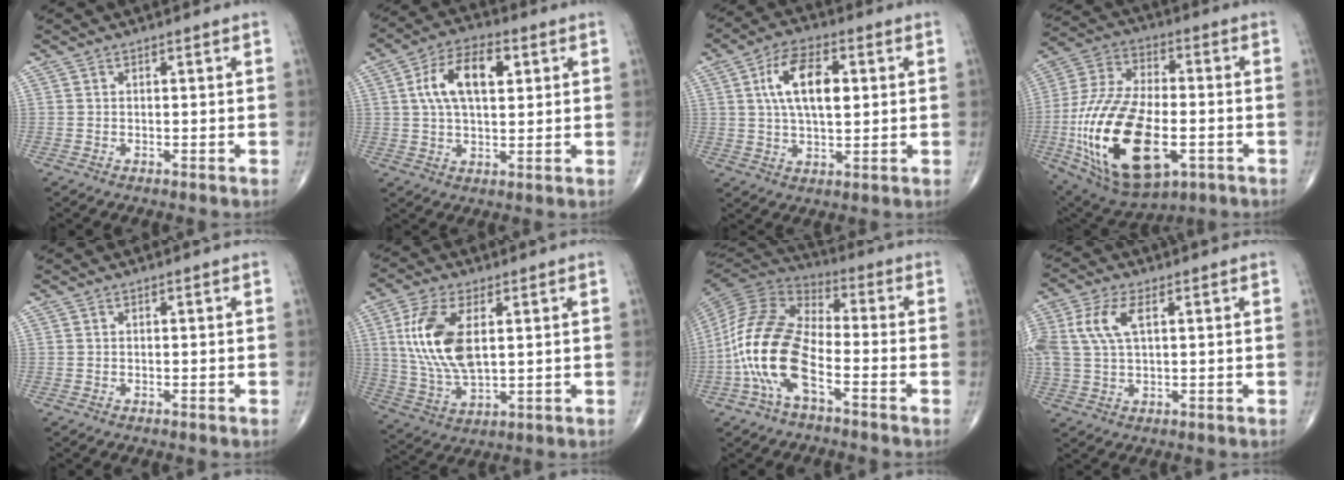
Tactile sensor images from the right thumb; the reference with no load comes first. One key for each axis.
{"total": 11.8, "fx": 3.1, "fy": 6.1, "fz": 9.6, "tx": -0.165, "ty": 0.012, "tz": 0.050}
{"total": 11.6, "fx": 2.5, "fy": 5.7, "fz": 9.8, "tx": -0.164, "ty": 0.004, "tz": 0.040}
{"total": 26.3, "fx": -6.5, "fy": 13.6, "fz": 21.6, "tx": -0.441, "ty": 0.002, "tz": -0.097}
{"total": 0.0}
{"total": 13.9, "fx": 3.0, "fy": 6.8, "fz": 11.8, "tx": -0.243, "ty": -0.011, "tz": 0.065}
{"total": 16.2, "fx": -5.5, "fy": 7.2, "fz": 13.4, "tx": -0.280, "ty": 0.039, "tz": -0.112}
{"total": 8.5, "fx": 2.5, "fy": 4.1, "fz": 7.0, "tx": -0.173, "ty": 0.011, "tz": 0.050}